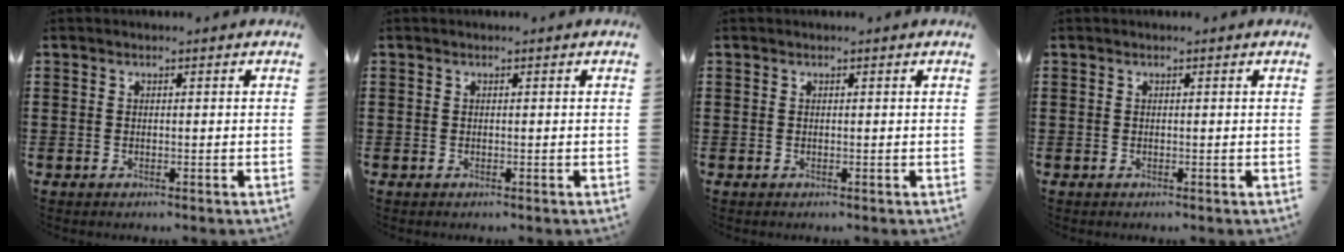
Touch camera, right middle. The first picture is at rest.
{"total": 0.0}
{"total": 0.0}
{"total": 0.0}